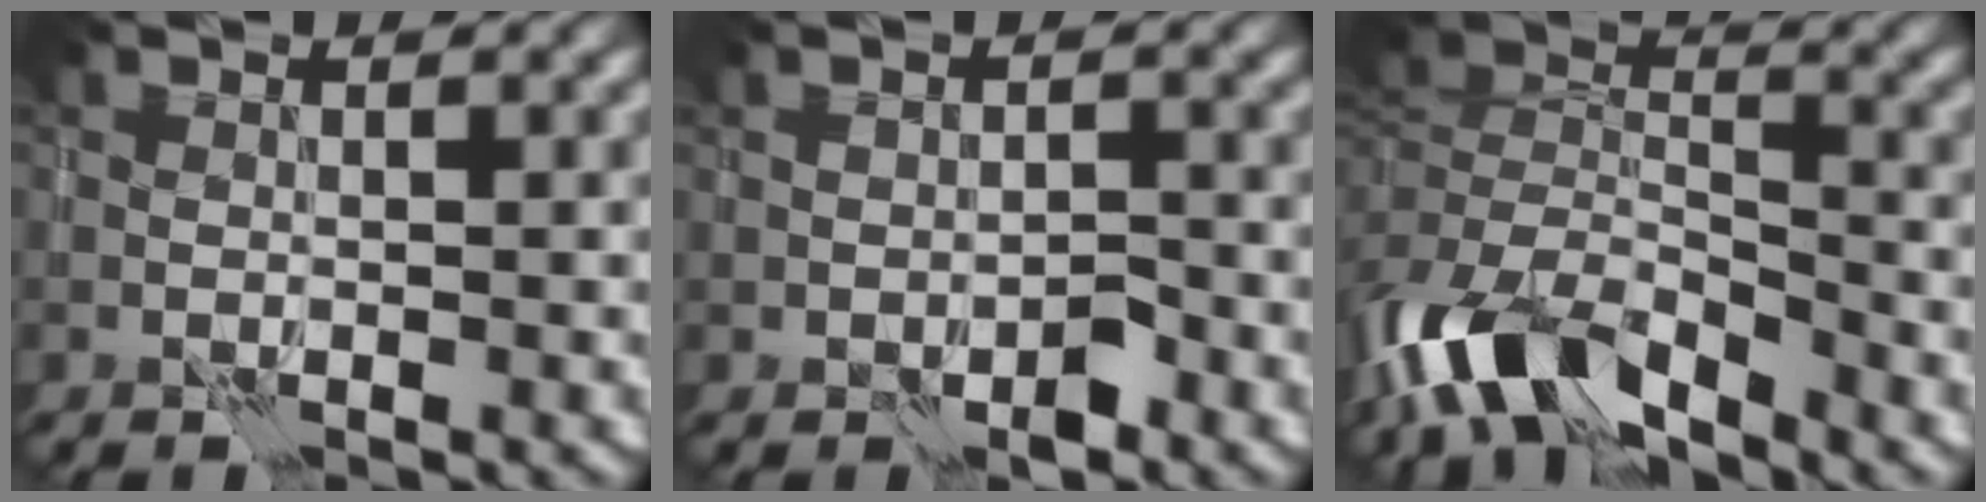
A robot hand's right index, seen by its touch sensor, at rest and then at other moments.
{"total": 1.7, "force": [-1.0, 1.1, 0.9], "torque": [-0.008, 0.003, -0.013]}
{"total": 9.6, "force": [-6.3, 4.1, 6.0], "torque": [-0.115, -0.014, -0.121]}